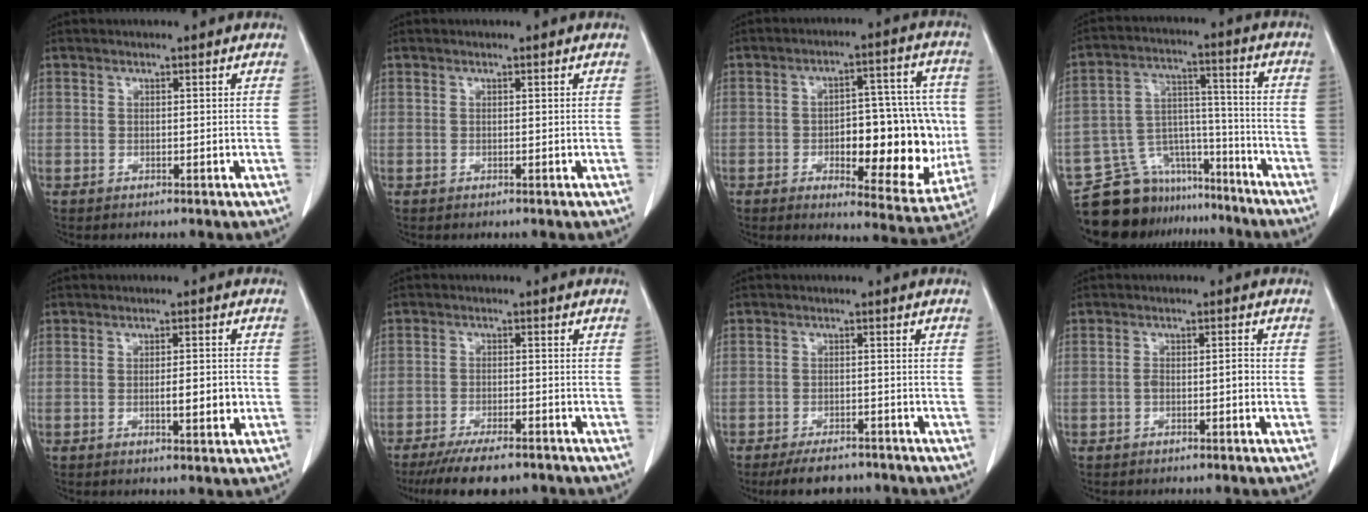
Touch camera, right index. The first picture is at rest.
{"total": 0.0}
{"total": 17.7, "force": [-2.6, 6.7, 16.2], "torque": [-0.198, 0.024, -0.020]}
{"total": 14.1, "force": [-12.3, 6.6, 1.9], "torque": [-0.027, 0.057, -0.200]}
{"total": 4.1, "force": [-0.8, 0.8, 3.9], "torque": [-0.062, -0.003, -0.008]}
{"total": 9.7, "force": [-7.9, 2.6, 5.0], "torque": [-0.076, -0.011, -0.121]}
{"total": 5.9, "force": [-5.0, 2.4, 2.0], "torque": [-0.029, -0.001, -0.075]}
{"total": 2.3, "force": [-0.8, 0.7, 2.0], "torque": [-0.033, 0.005, -0.011]}